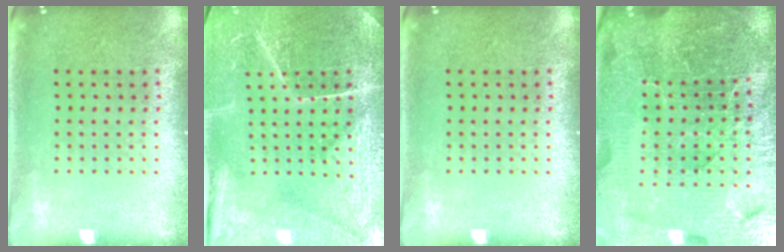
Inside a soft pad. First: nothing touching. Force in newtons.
{"total": 4.1, "press": 3.9, "slide": 1.3}
{"total": 0.0}
{"total": 6.1, "press": 5.4, "slide": 2.9}